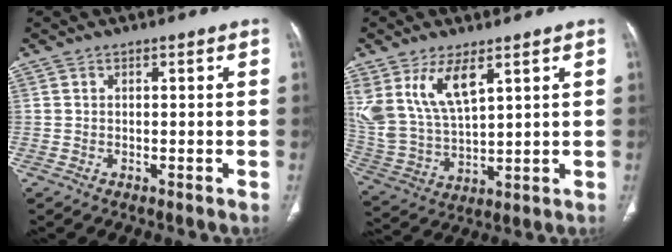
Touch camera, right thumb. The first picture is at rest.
{"total": 13.1, "force": [6.8, 5.9, 9.6], "torque": [-0.192, -0.027, 0.152]}